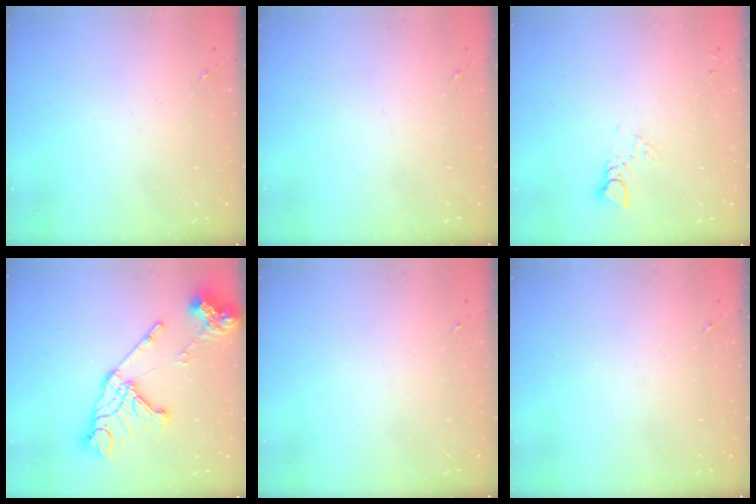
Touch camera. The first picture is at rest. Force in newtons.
{"total": 0.0}
{"total": 2.9, "press": 2.9, "slide": 0.2}
{"total": 19.2, "press": 19.1, "slide": 2.3}
{"total": 0.0}
{"total": 0.0}